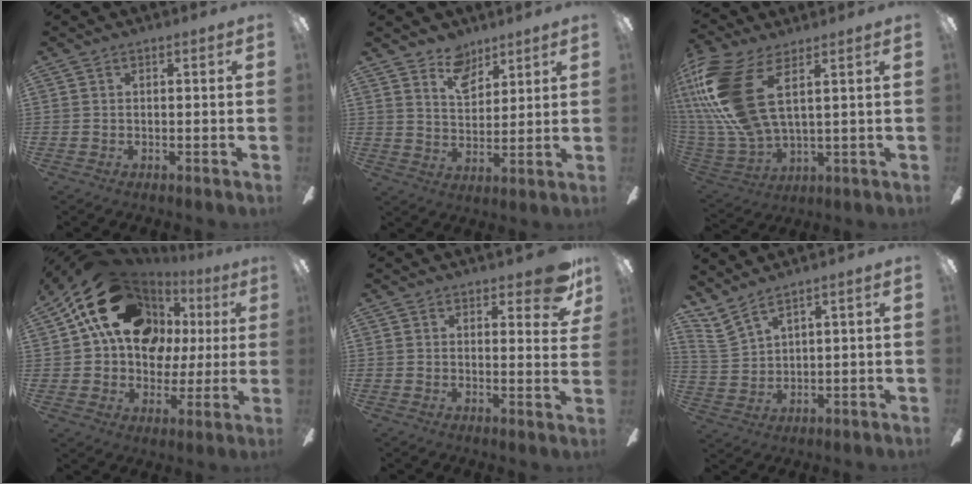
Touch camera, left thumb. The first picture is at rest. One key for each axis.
{"total": 7.0, "fx": 5.5, "fy": 3.8, "fz": 2.3, "tx": -0.031, "ty": -0.024, "tz": 0.099}
{"total": 20.6, "fx": 7.6, "fy": 9.1, "fz": 16.8, "tx": -0.380, "ty": -0.032, "tz": 0.129}
{"total": 22.5, "fx": 8.7, "fy": 16.6, "fz": 12.4, "tx": -0.217, "ty": -0.023, "tz": 0.168}
{"total": 8.7, "fx": 5.5, "fy": 3.1, "fz": 5.9, "tx": -0.066, "ty": -0.025, "tz": 0.091}
{"total": 5.6, "fx": 4.8, "fy": 1.2, "fz": 2.5, "tx": -0.061, "ty": -0.027, "tz": 0.093}